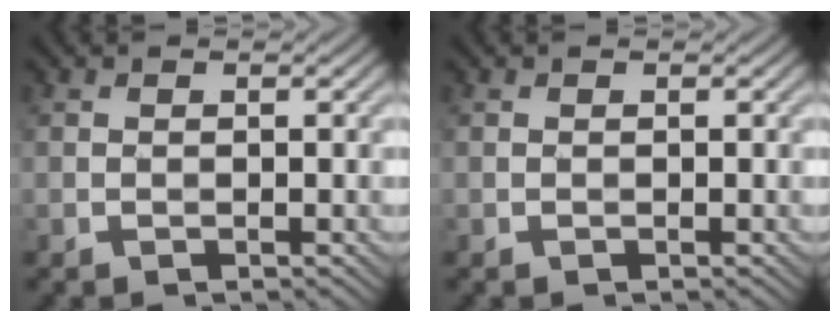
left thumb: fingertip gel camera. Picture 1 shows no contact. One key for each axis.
{"total": 0.0}